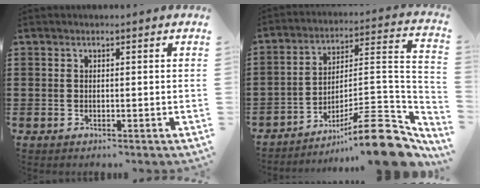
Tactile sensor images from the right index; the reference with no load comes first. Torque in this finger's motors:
{"motor_torque": [0.57, -0.57, 0.75, 0.18]}